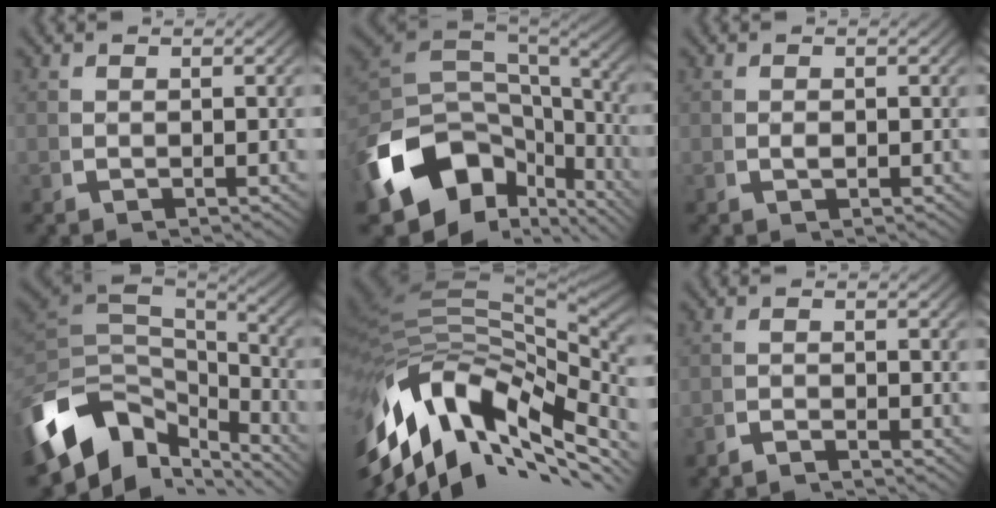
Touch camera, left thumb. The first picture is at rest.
{"total": 15.9, "force": [-3.8, 11.0, 10.8], "torque": [-0.249, -0.051, -0.038]}
{"total": 0.8, "force": [0.0, 0.5, 0.6], "torque": [-0.016, -0.005, 0.002]}
{"total": 14.1, "force": [-3.1, 9.4, 10.0], "torque": [-0.233, -0.048, -0.028]}
{"total": 20.5, "force": [-3.4, 12.2, 16.1], "torque": [-0.290, -0.027, -0.034]}
{"total": 1.4, "force": [-1.4, 0.1, 0.1], "torque": [0.003, -0.002, -0.031]}